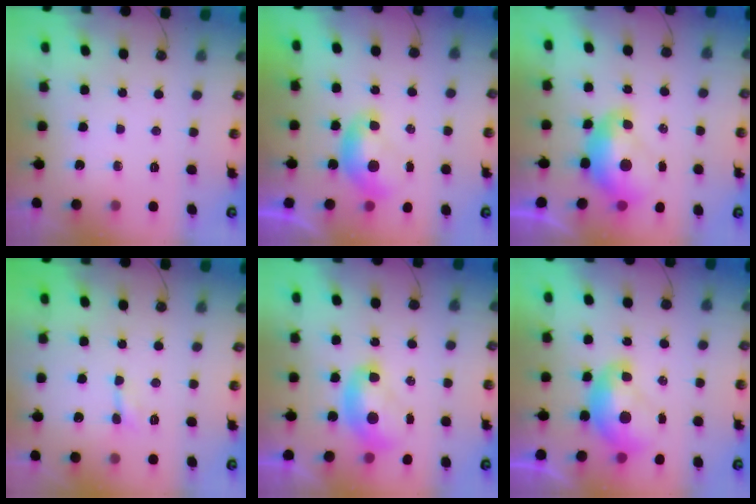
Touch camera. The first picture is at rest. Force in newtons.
{"total": 0.0}
{"total": 2.4, "press": 2.3, "slide": 0.7}
{"total": 1.7, "press": 1.6, "slide": 0.5}
{"total": 2.0, "press": 2.0, "slide": 0.2}
{"total": 2.6, "press": 2.5, "slide": 0.7}